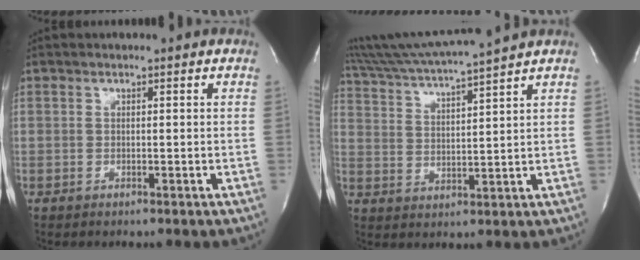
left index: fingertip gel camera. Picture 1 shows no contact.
{"total": 12.6, "force": [11.2, -2.3, 5.3], "torque": [-0.102, -0.004, 0.186]}